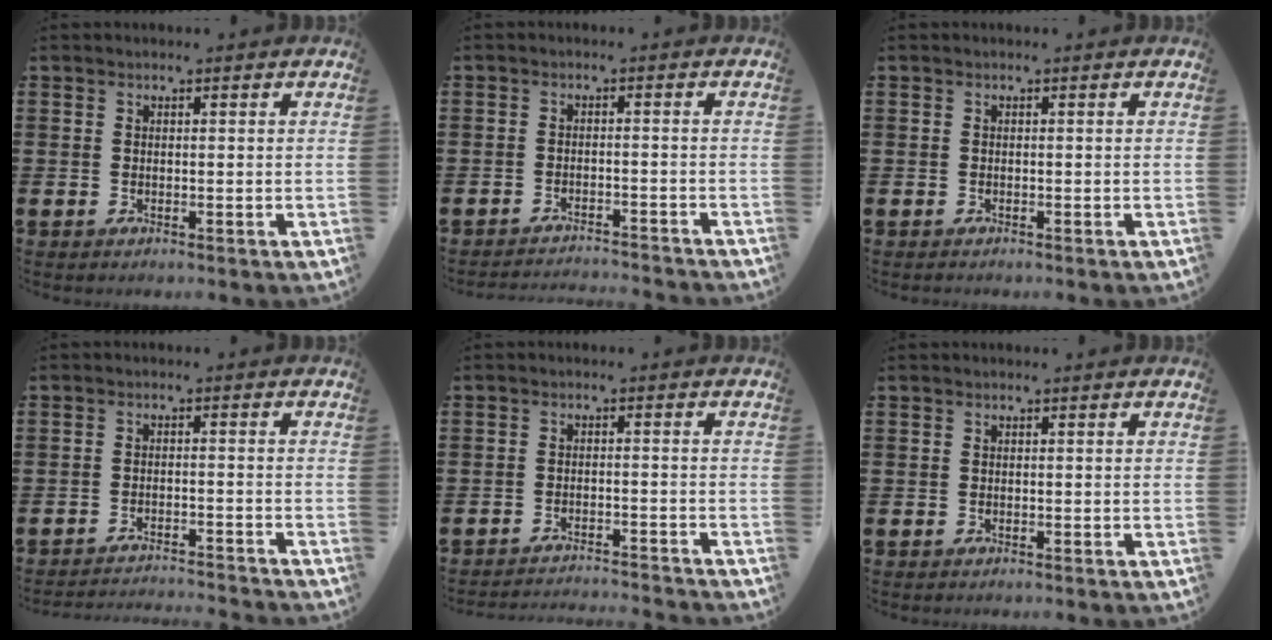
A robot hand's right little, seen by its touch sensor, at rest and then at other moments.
{"total": 2.0, "force": [-2.0, -0.2, 0.0], "torque": [-0.003, 0.005, -0.044]}
{"total": 0.0}
{"total": 2.3, "force": [-2.3, -0.3, 0.0], "torque": [-0.003, 0.002, -0.050]}
{"total": 2.2, "force": [-2.2, -0.2, 0.0], "torque": [-0.003, 0.003, -0.047]}
{"total": 0.0}